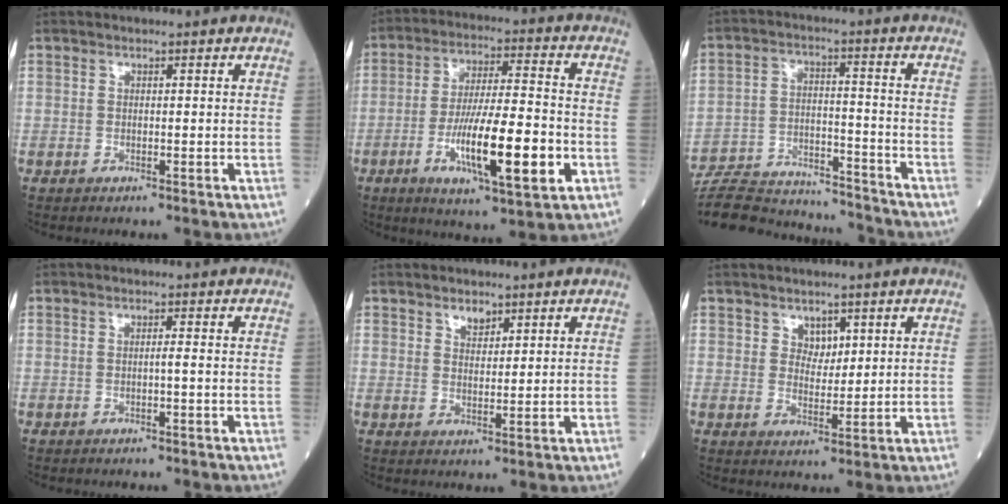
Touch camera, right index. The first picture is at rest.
{"total": 15.8, "force": [-4.7, 2.8, 14.8], "torque": [-0.267, -0.008, -0.075]}
{"total": 20.7, "force": [-19.5, 3.7, 5.9], "torque": [-0.151, -0.001, -0.304]}
{"total": 0.9, "force": [-0.2, 0.2, 0.9], "torque": [-0.022, 0.000, -0.003]}
{"total": 3.1, "force": [2.0, 1.8, 1.4], "torque": [-0.033, 0.001, 0.042]}
{"total": 4.2, "force": [2.0, 3.0, 2.3], "torque": [-0.043, 0.005, 0.043]}